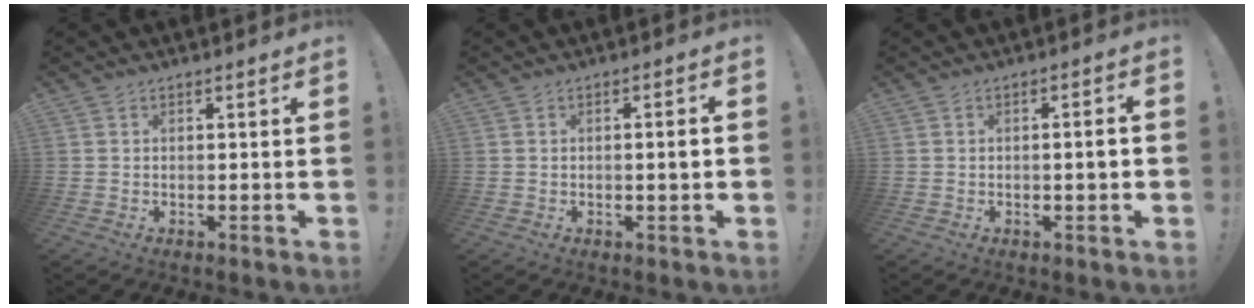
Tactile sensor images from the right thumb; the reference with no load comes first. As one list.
[{"total": 3.1, "force": [-0.4, 0.1, 3.1], "torque": [-0.045, -0.002, -0.008]}, {"total": 3.2, "force": [-0.5, 0.1, 3.2], "torque": [-0.046, -0.002, -0.011]}]